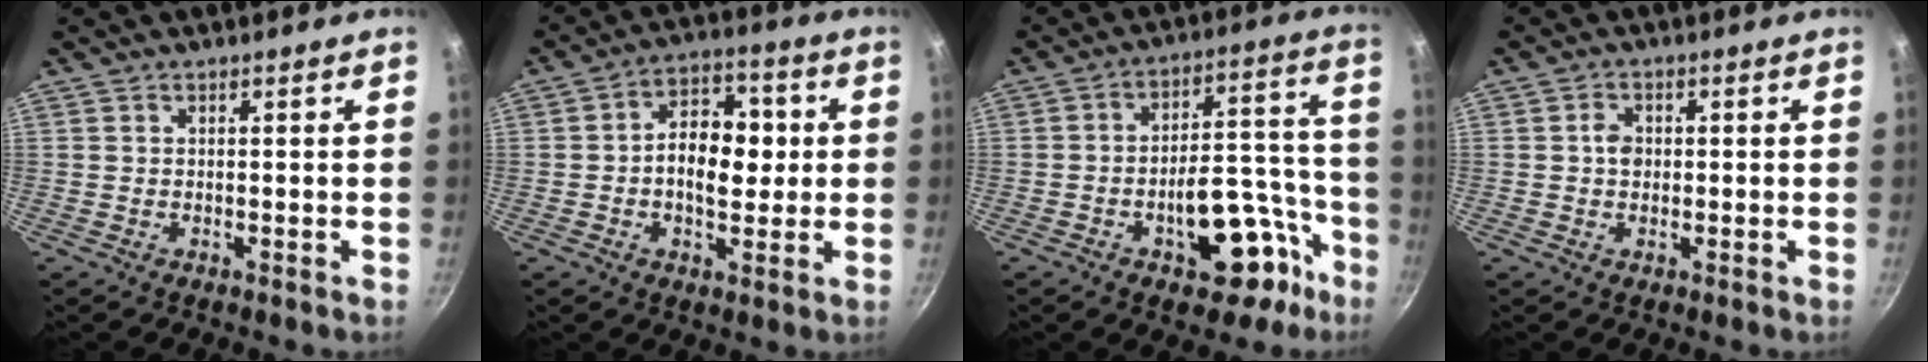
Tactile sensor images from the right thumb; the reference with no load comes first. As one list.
[{"total": 11.1, "force": [0.1, 7.0, 8.7], "torque": [-0.104, 0.018, -0.004]}, {"total": 15.7, "force": [-7.6, 7.6, 11.5], "torque": [-0.121, 0.076, -0.102]}, {"total": 2.7, "force": [0.1, 2.1, 1.7], "torque": [-0.017, 0.006, -0.002]}]